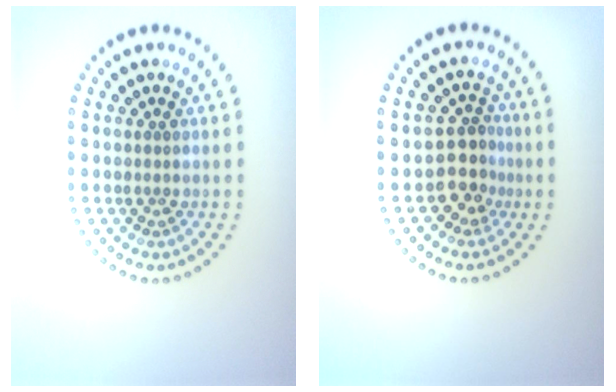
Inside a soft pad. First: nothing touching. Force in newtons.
{"total": 2.8, "press": 2.2, "slide": 1.7}